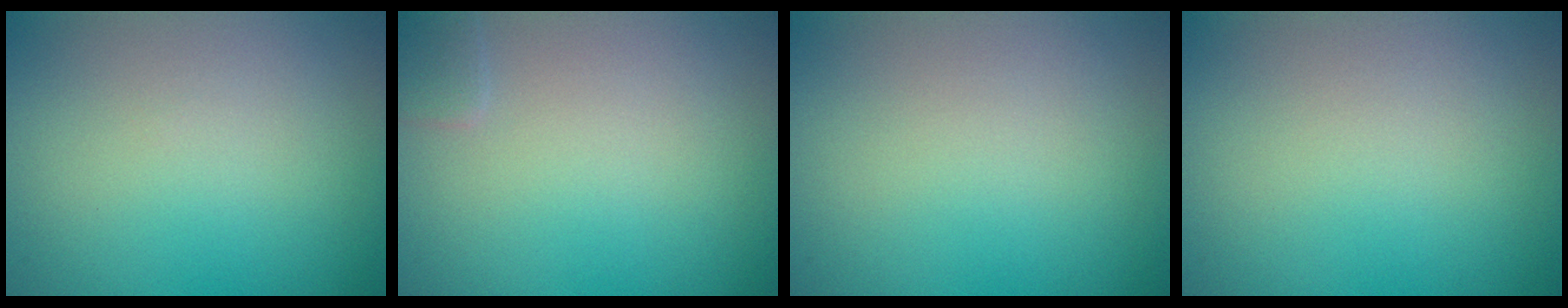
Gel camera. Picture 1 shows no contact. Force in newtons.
{"total": 0.8, "press": 0.8, "slide": 0.0}
{"total": 0.0}
{"total": 0.0}